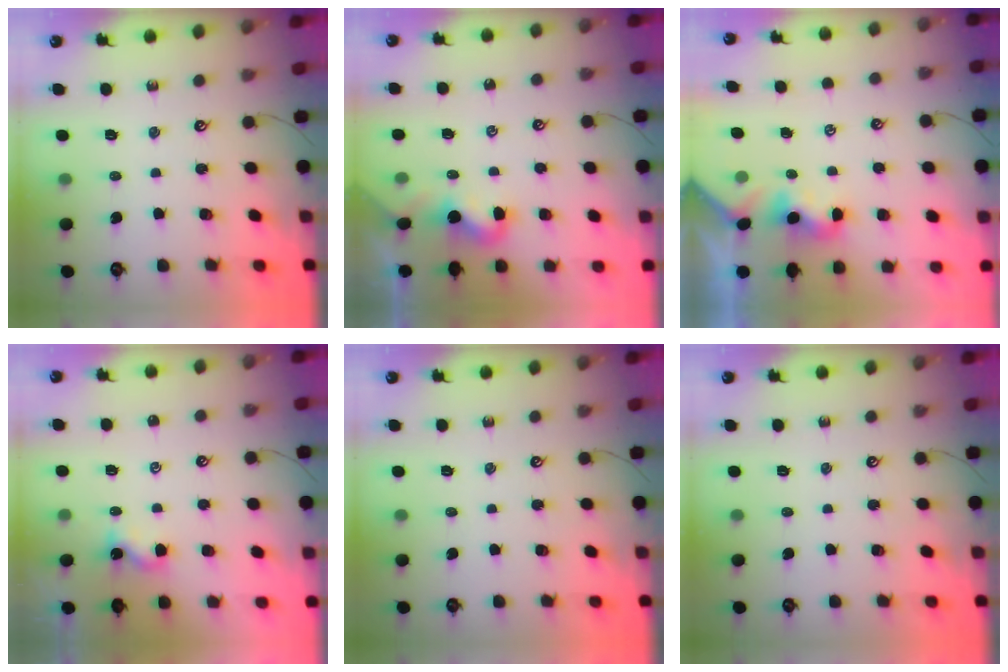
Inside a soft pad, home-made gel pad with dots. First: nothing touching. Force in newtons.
{"total": 1.8, "press": 1.8, "slide": 0.3}
{"total": 1.9, "press": 1.9, "slide": 0.5}
{"total": 0.0}
{"total": 0.0}
{"total": 0.0}